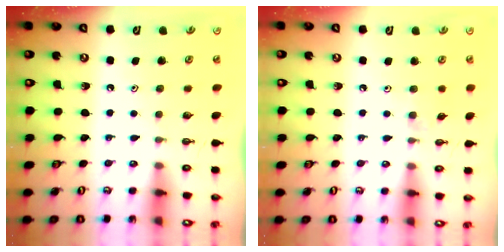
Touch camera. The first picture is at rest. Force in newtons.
{"total": 3.1, "press": 3.1, "slide": 0.4}